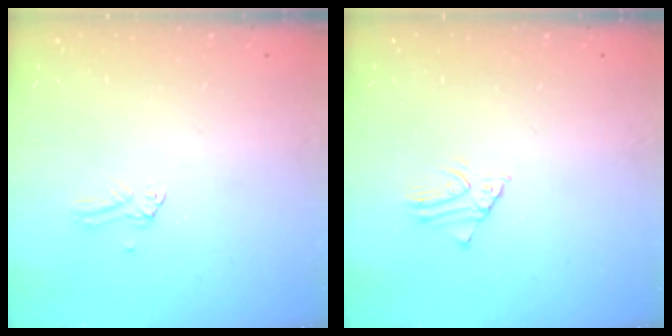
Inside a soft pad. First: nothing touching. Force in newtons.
{"total": 1.6, "press": 1.6, "slide": 0.1}